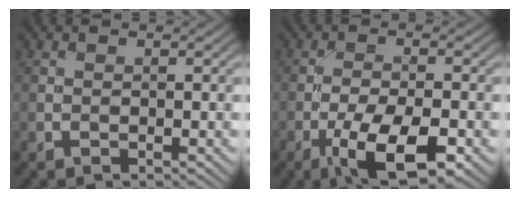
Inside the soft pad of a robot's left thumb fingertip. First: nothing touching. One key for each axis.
{"total": 9.6, "fx": -5.0, "fy": 3.2, "fz": 7.6, "tx": -0.138, "ty": -0.008, "tz": -0.086}